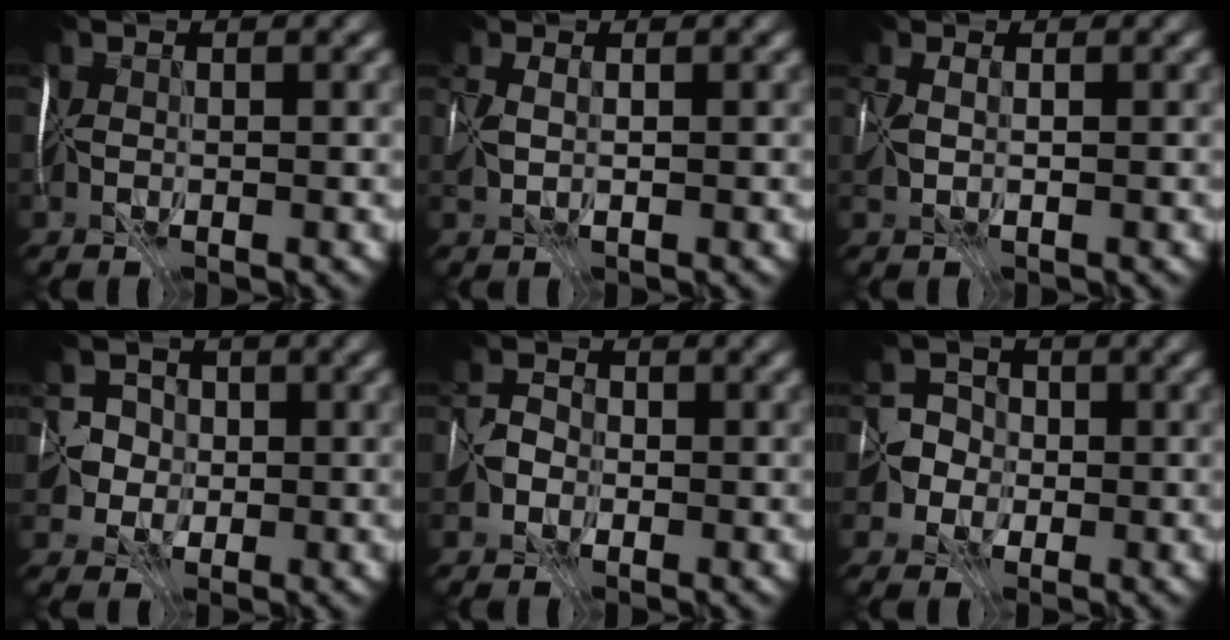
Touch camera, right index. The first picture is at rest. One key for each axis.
{"total": 0.8, "fx": 0.8, "fy": -0.1, "fz": 0.0, "tx": 0.006, "ty": 0.010, "tz": 0.024}
{"total": 0.7, "fx": 0.6, "fy": -0.3, "fz": -0.1, "tx": 0.010, "ty": 0.004, "tz": 0.019}
{"total": 3.0, "fx": -0.5, "fy": 3.0, "fz": 0.1, "tx": 0.033, "ty": 0.013, "tz": -0.023}
{"total": 0.8, "fx": -0.4, "fy": 0.3, "fz": -0.5, "tx": 0.017, "ty": 0.006, "tz": -0.009}
{"total": 3.5, "fx": -1.3, "fy": 3.3, "fz": -0.1, "tx": 0.034, "ty": 0.007, "tz": -0.036}